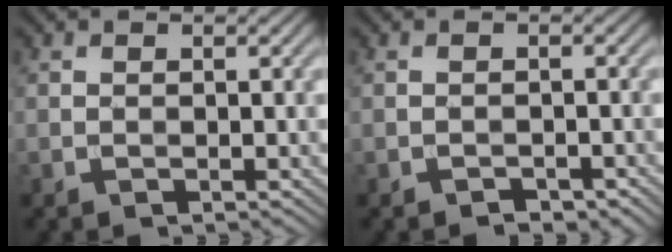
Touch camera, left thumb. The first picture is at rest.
{"total": 1.2, "force": [-1.0, 0.4, 0.5], "torque": [-0.006, 0.000, -0.018]}